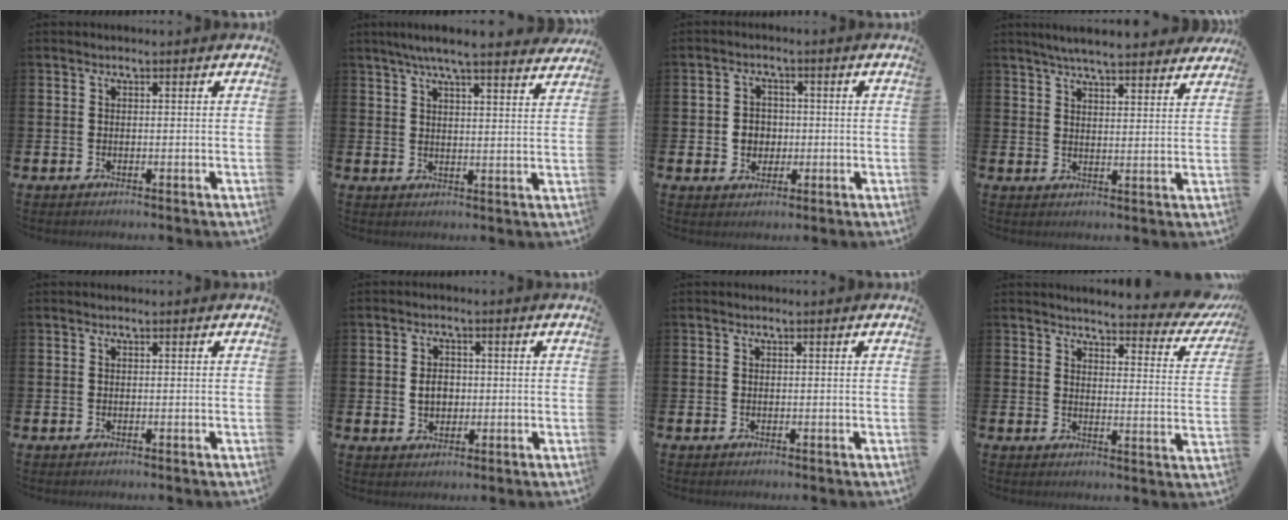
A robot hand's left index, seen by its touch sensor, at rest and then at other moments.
{"total": 6.5, "force": [6.0, 0.2, 2.6], "torque": [-0.054, -0.025, 0.103]}
{"total": 3.1, "force": [-0.1, 3.0, 0.8], "torque": [-0.004, 0.000, -0.013]}
{"total": 5.8, "force": [5.5, 0.3, 1.6], "torque": [-0.034, -0.031, 0.096]}
{"total": 0.0}
{"total": 3.0, "force": [0.0, 2.4, 1.8], "torque": [-0.015, 0.002, -0.008]}
{"total": 0.0}
{"total": 4.1, "force": [3.9, 0.9, 0.9], "torque": [-0.016, -0.041, 0.059]}